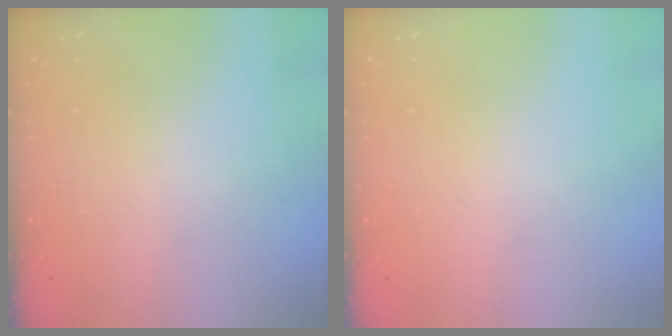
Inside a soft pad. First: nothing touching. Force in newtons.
{"total": 0.0}